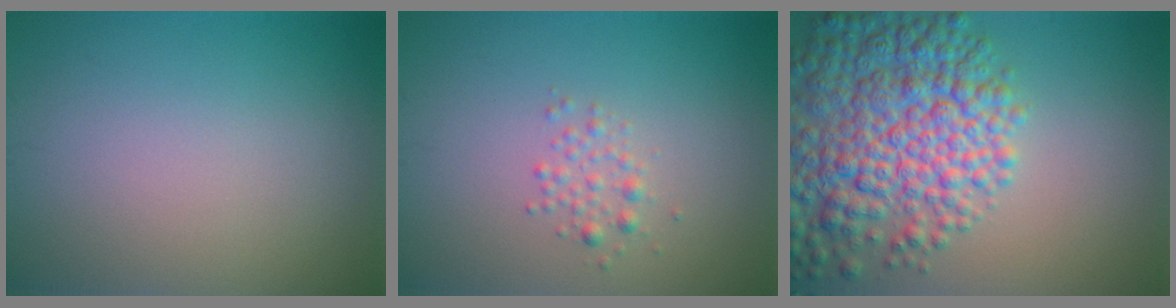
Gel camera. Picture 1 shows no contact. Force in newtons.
{"total": 1.4, "press": 1.4, "slide": 0.1}
{"total": 9.8, "press": 9.8, "slide": 0.4}